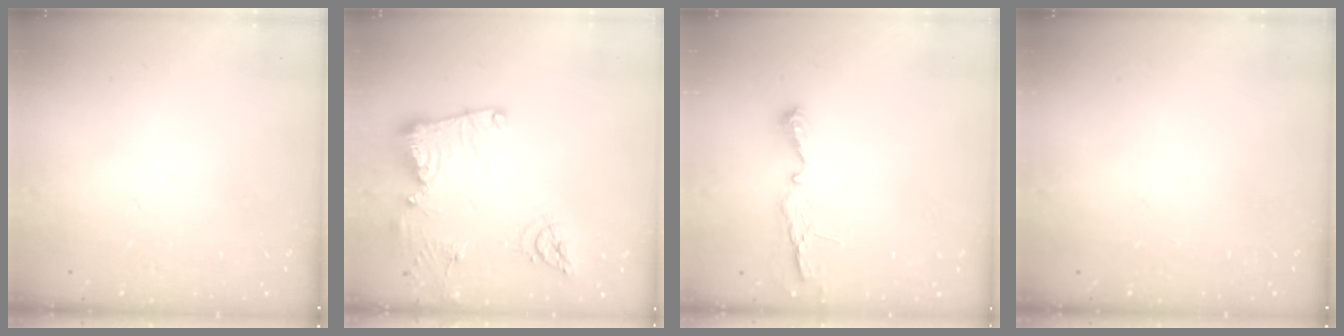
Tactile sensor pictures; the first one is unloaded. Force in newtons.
{"total": 14.1, "press": 14.0, "slide": 1.1}
{"total": 4.5, "press": 4.5, "slide": 0.4}
{"total": 0.0}